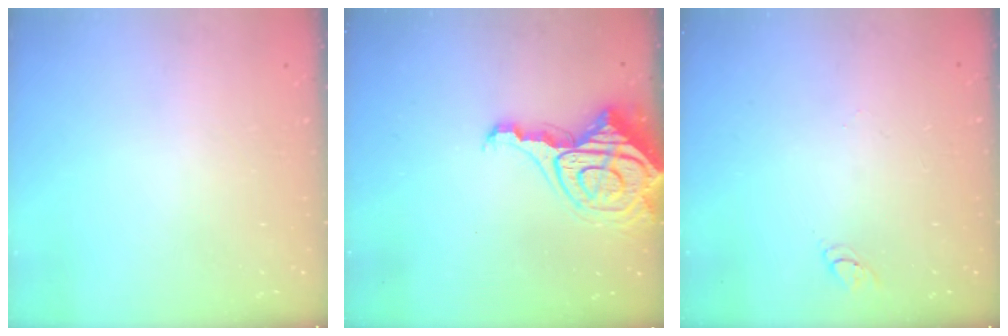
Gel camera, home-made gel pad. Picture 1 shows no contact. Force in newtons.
{"total": 13.0, "press": 12.9, "slide": 1.4}
{"total": 2.9, "press": 2.8, "slide": 0.3}